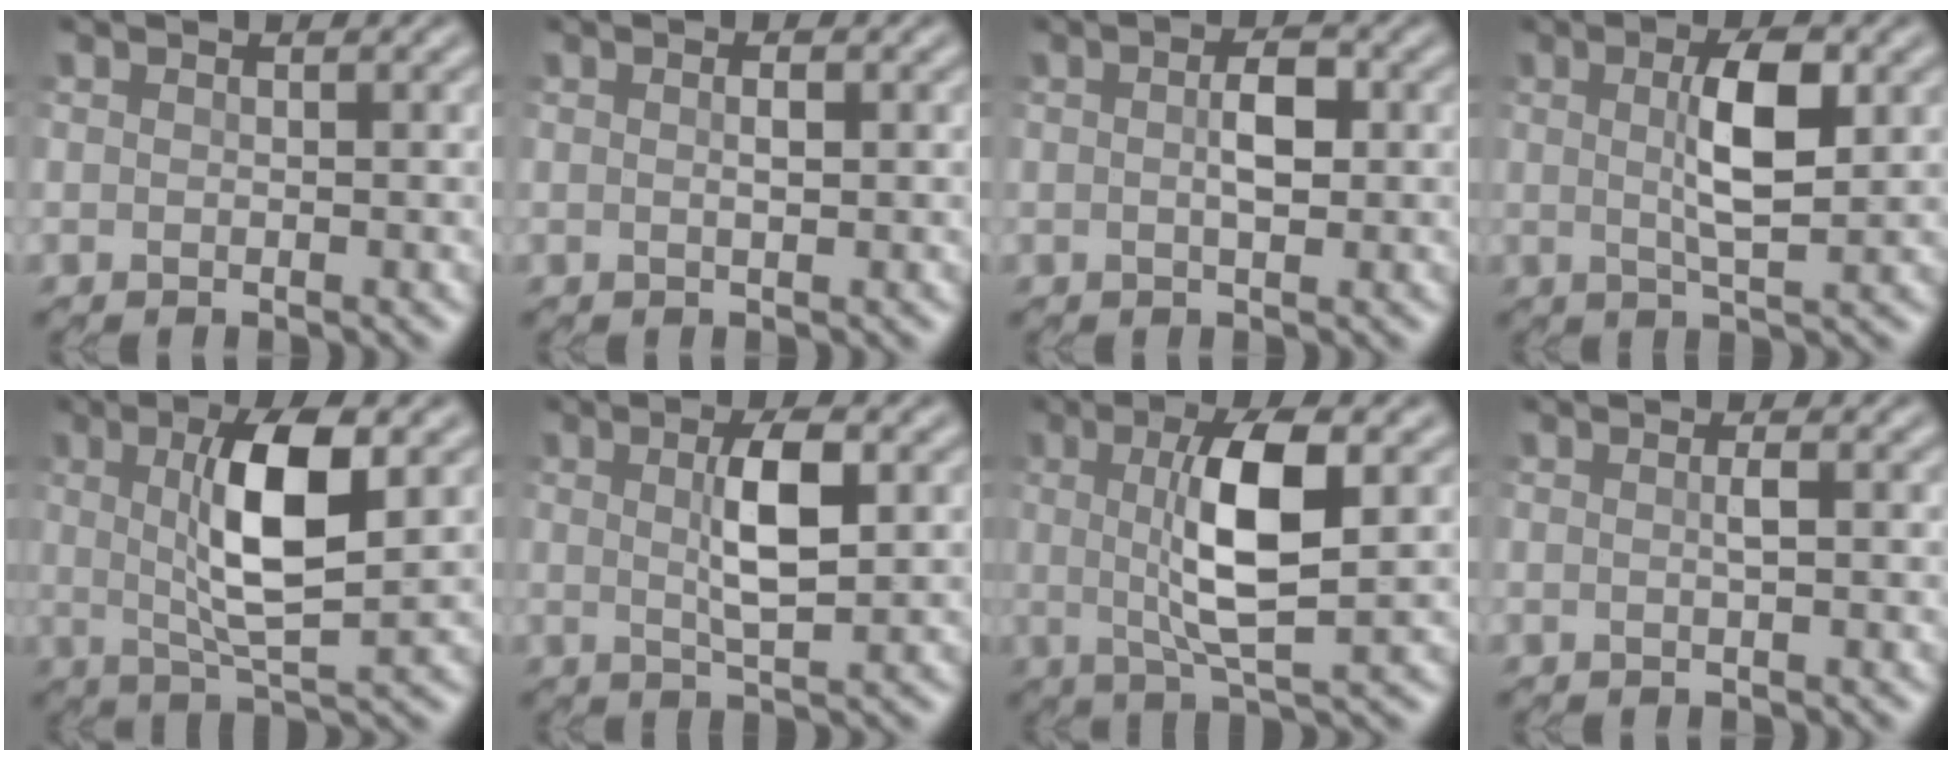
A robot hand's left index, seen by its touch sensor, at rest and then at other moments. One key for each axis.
{"total": 1.1, "fx": 0.1, "fy": 0.1, "fz": 1.0, "tx": -0.022, "ty": 0.003, "tz": 0.004}
{"total": 2.5, "fx": 0.2, "fy": 1.0, "fz": 2.3, "tx": -0.050, "ty": 0.006, "tz": 0.004}
{"total": 4.4, "fx": 0.9, "fy": 0.9, "fz": 4.2, "tx": -0.088, "ty": 0.006, "tz": 0.017}
{"total": 7.0, "fx": 1.4, "fy": 1.6, "fz": 6.6, "tx": -0.122, "ty": 0.005, "tz": 0.025}
{"total": 4.0, "fx": 0.8, "fy": 0.8, "fz": 3.9, "tx": -0.082, "ty": 0.005, "tz": 0.016}
{"total": 6.8, "fx": 0.9, "fy": 1.4, "fz": 6.6, "tx": -0.124, "ty": 0.006, "tz": 0.014}
{"total": 0.9, "fx": 0.0, "fy": 0.0, "fz": 0.9, "tx": -0.024, "ty": 0.003, "tz": 0.003}